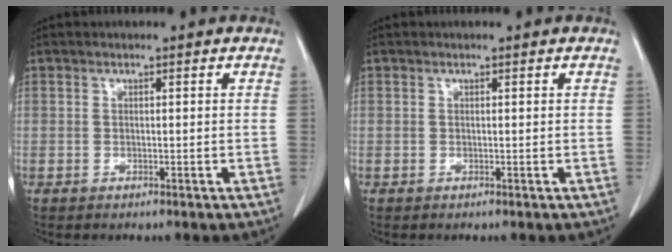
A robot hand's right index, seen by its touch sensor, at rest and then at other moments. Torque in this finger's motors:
{"motor_torque": [-0.13, -0.01, -0.04, -0.01]}